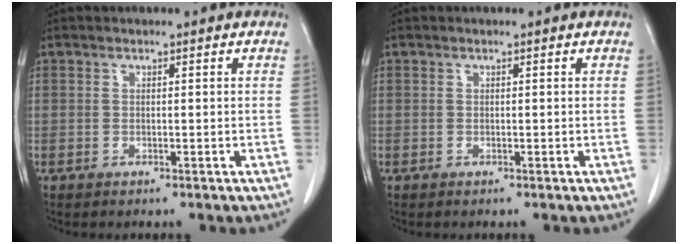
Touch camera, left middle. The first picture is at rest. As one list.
[{"total": 0.0}]